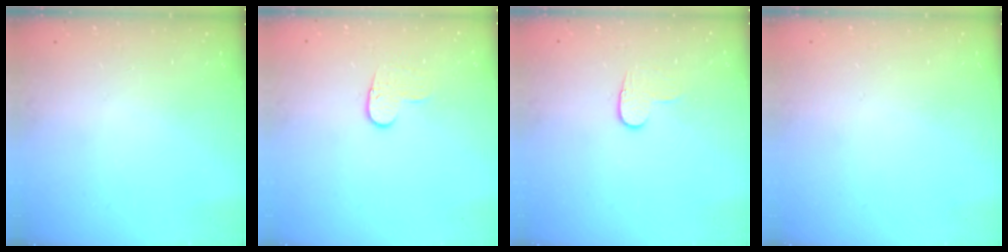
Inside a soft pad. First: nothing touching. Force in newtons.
{"total": 5.8, "press": 5.7, "slide": 0.4}
{"total": 6.8, "press": 6.8, "slide": 0.6}
{"total": 0.6, "press": 0.6, "slide": 0.2}